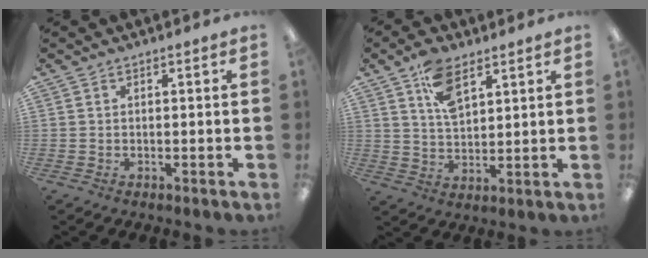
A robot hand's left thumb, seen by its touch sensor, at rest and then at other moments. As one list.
[{"total": 9.2, "force": [5.3, 4.9, 5.7], "torque": [-0.101, -0.011, 0.096]}]